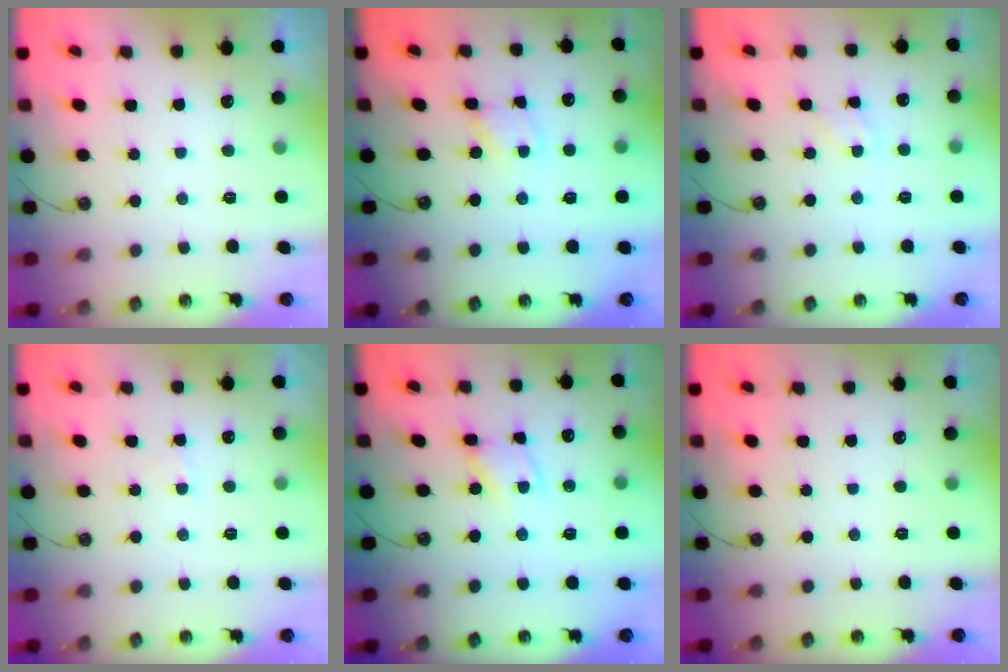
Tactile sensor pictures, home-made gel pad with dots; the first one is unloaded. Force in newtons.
{"total": 1.4, "press": 1.4, "slide": 0.1}
{"total": 1.7, "press": 1.7, "slide": 0.3}
{"total": 3.1, "press": 3.1, "slide": 0.4}
{"total": 2.8, "press": 2.8, "slide": 0.2}
{"total": 0.0}